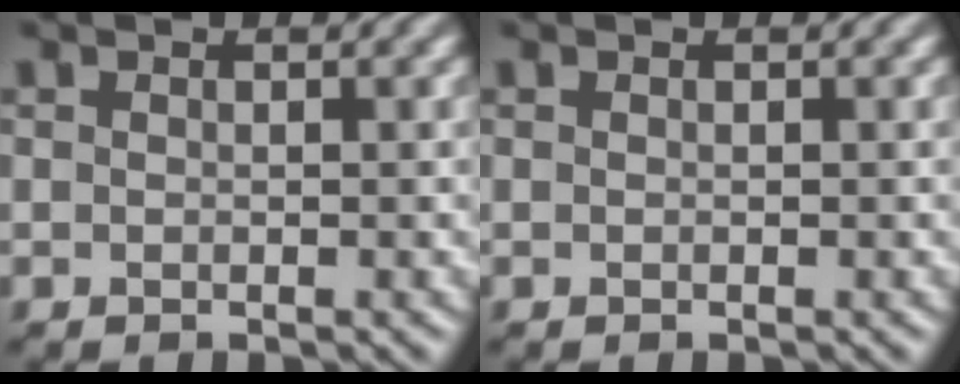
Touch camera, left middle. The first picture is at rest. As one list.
[{"total": 0.0}]